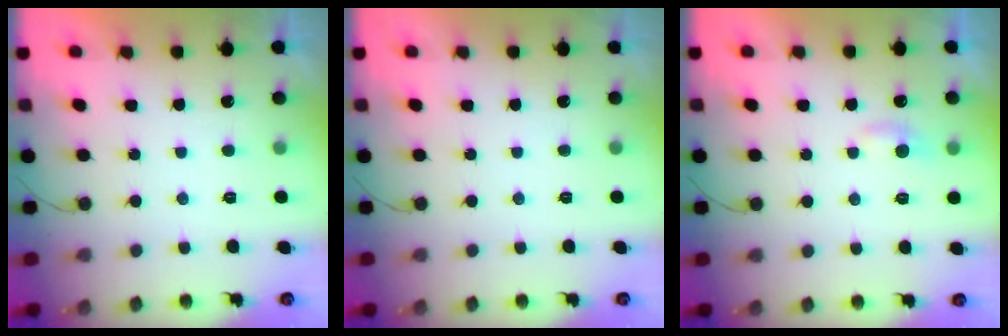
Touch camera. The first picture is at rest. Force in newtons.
{"total": 0.0}
{"total": 4.0, "press": 4.0, "slide": 0.4}